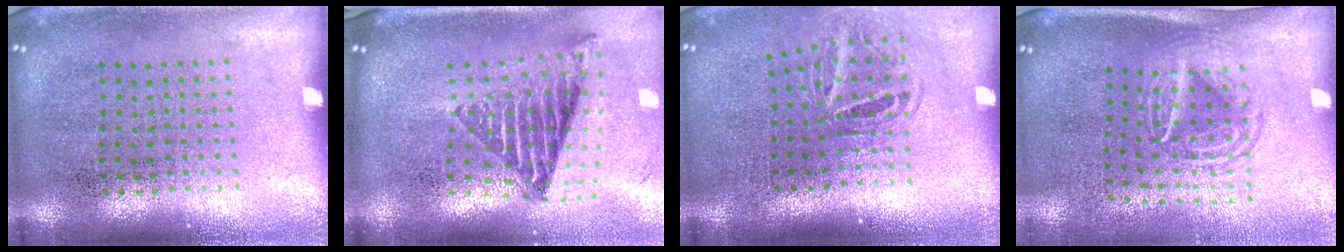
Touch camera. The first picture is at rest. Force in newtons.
{"total": 1.9, "press": 1.4, "slide": 1.2}
{"total": 1.8, "press": 1.2, "slide": 1.4}
{"total": 1.6, "press": 1.3, "slide": 1.0}